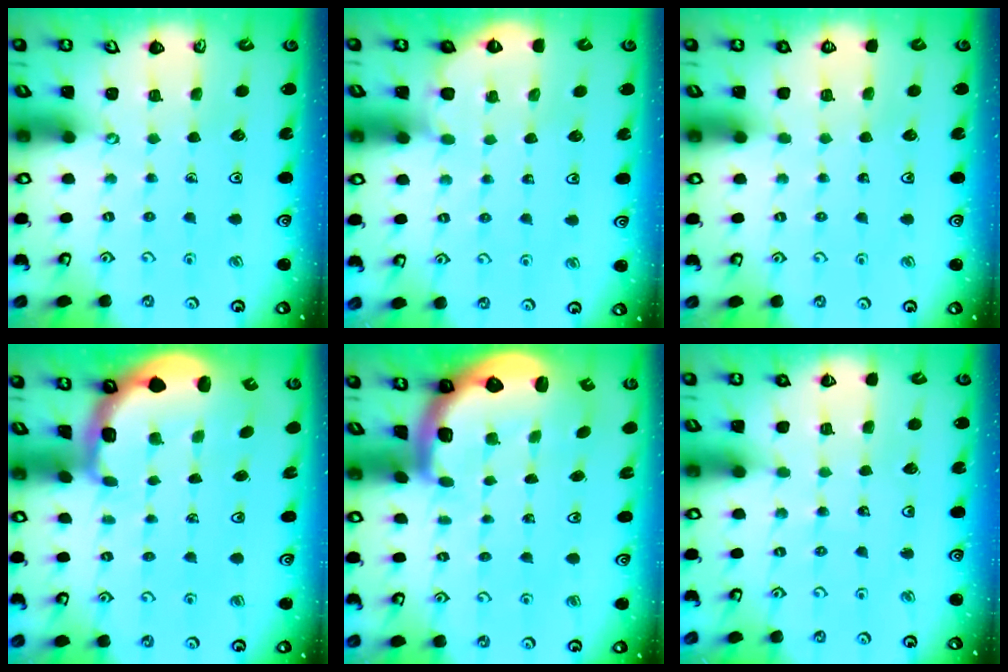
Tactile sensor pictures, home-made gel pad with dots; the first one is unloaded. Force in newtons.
{"total": 3.3, "press": 3.3, "slide": 0.4}
{"total": 0.0}
{"total": 2.1, "press": 1.9, "slide": 0.8}
{"total": 2.8, "press": 2.5, "slide": 1.4}
{"total": 2.6, "press": 2.6, "slide": 0.2}